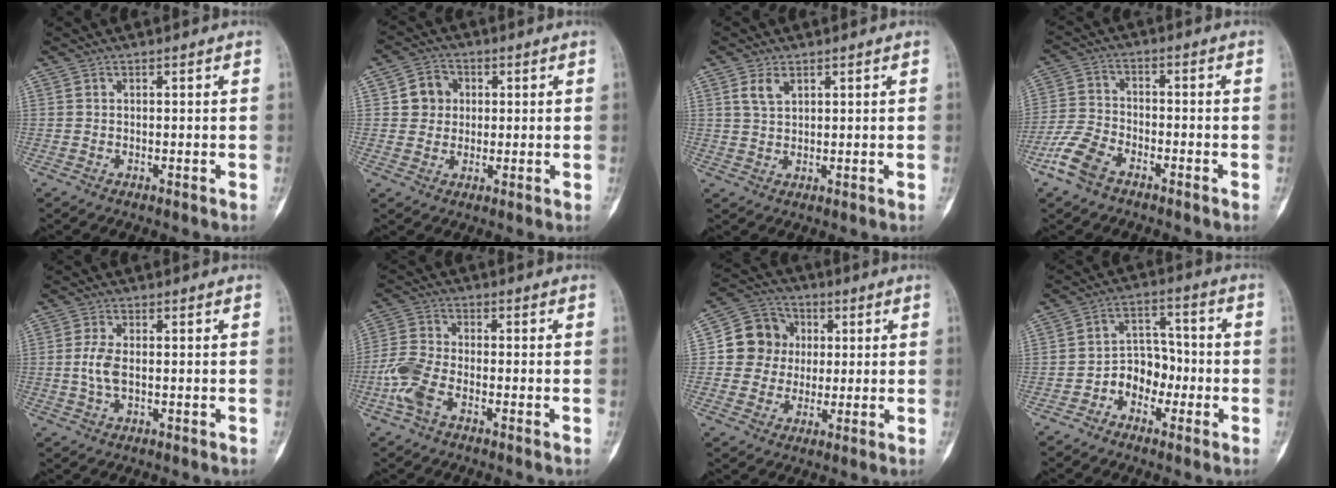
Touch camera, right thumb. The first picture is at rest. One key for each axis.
{"total": 5.7, "fx": 1.1, "fy": 5.3, "fz": 2.1, "tx": -0.003, "ty": 0.004, "tz": 0.012}
{"total": 3.2, "fx": 1.7, "fy": 1.8, "fz": 2.1, "tx": -0.039, "ty": -0.003, "tz": 0.038}
{"total": 8.0, "fx": -5.1, "fy": 4.2, "fz": 4.5, "tx": -0.103, "ty": 0.016, "tz": -0.108}
{"total": 4.2, "fx": -0.2, "fy": 2.1, "fz": 3.6, "tx": -0.079, "ty": 0.005, "tz": -0.006}
{"total": 7.0, "fx": -3.2, "fy": 3.5, "fz": 5.2, "tx": -0.124, "ty": 0.018, "tz": -0.072}
{"total": 10.5, "fx": 1.2, "fy": 9.8, "fz": 3.6, "tx": -0.028, "ty": 0.013, "tz": 0.014}
{"total": 7.5, "fx": -3.0, "fy": 5.7, "fz": 3.8, "tx": -0.024, "ty": 0.044, "tz": -0.062}